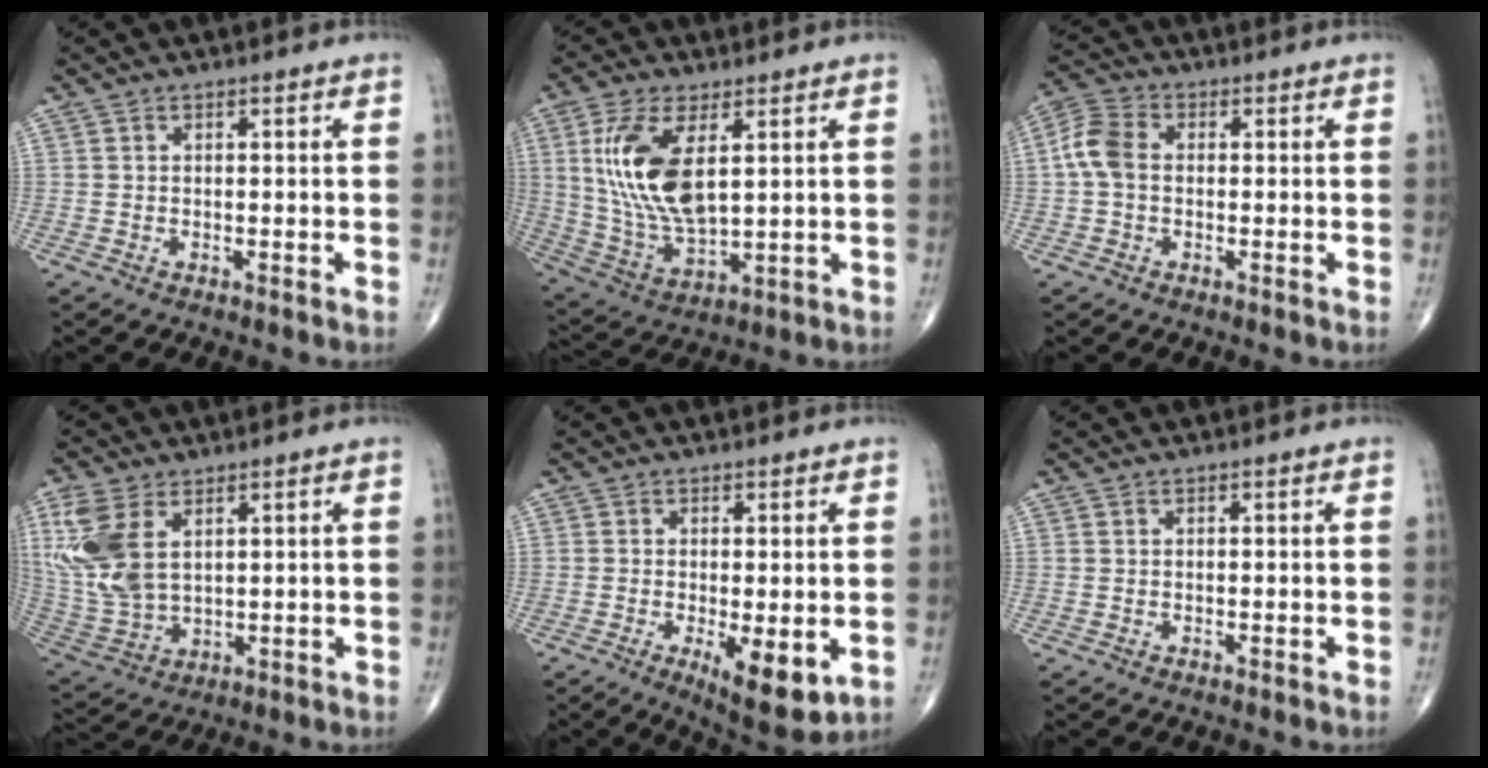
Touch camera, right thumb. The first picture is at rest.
{"total": 15.2, "force": [3.9, 6.8, 13.0], "torque": [-0.265, -0.019, 0.086]}
{"total": 6.3, "force": [0.0, 4.3, 4.5], "torque": [-0.099, 0.018, -0.009]}
{"total": 13.3, "force": [4.6, 7.8, 9.8], "torque": [-0.223, -0.012, 0.107]}
{"total": 9.0, "force": [-2.3, 3.2, 8.1], "torque": [-0.118, -0.022, -0.029]}
{"total": 0.0}